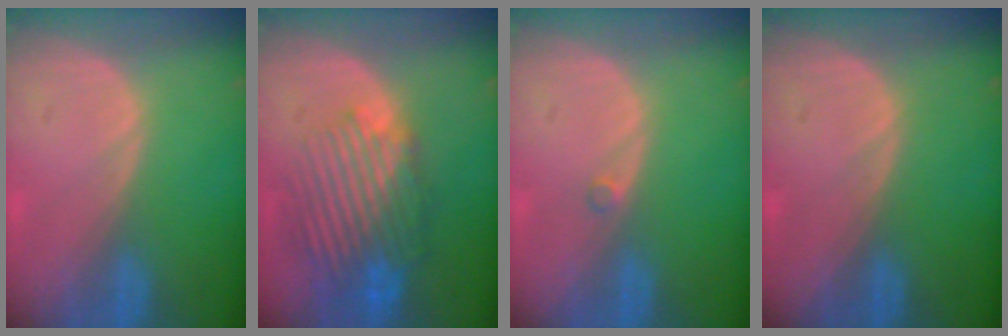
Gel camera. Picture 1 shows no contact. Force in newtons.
{"total": 10.2, "press": 9.1, "slide": 4.7}
{"total": 0.6, "press": 0.6, "slide": 0.1}
{"total": 0.0}